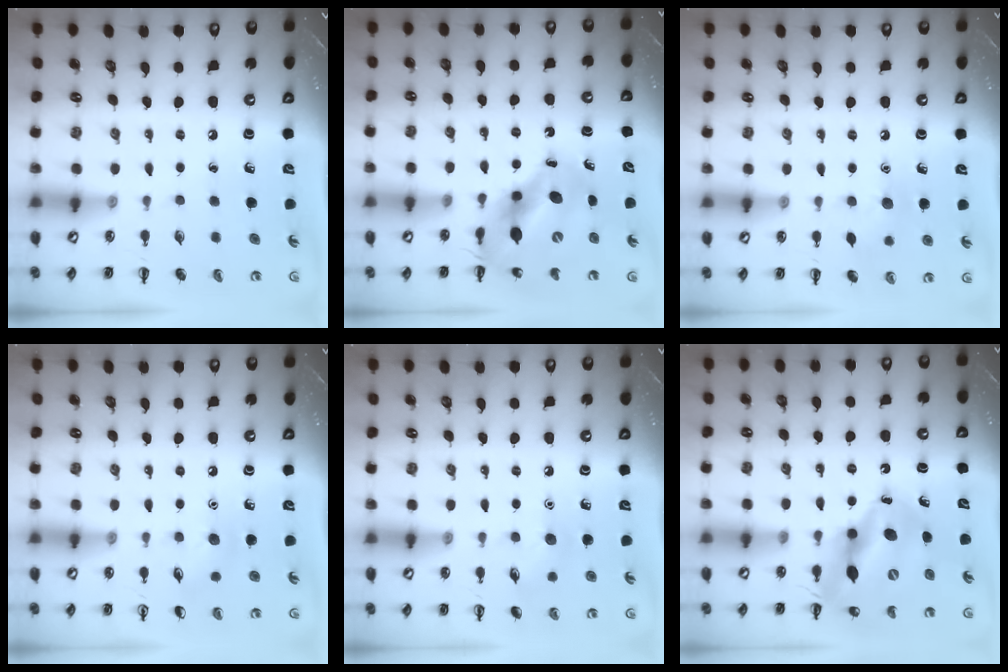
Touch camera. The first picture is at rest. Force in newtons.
{"total": 11.6, "press": 11.2, "slide": 3.1}
{"total": 6.7, "press": 6.6, "slide": 1.4}
{"total": 5.4, "press": 5.1, "slide": 1.7}
{"total": 6.1, "press": 5.9, "slide": 1.6}
{"total": 14.6, "press": 14.0, "slide": 4.1}